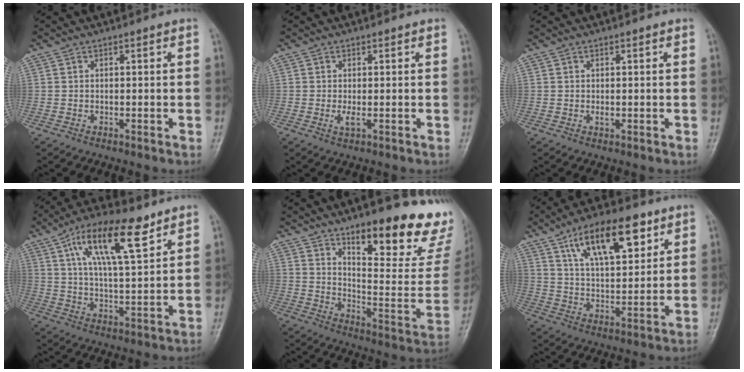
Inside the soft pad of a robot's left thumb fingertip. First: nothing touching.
{"total": 1.6, "force": [-0.1, 0.6, 1.5], "torque": [-0.032, -0.006, -0.001]}
{"total": 1.0, "force": [0.1, 0.7, 0.8], "torque": [-0.010, -0.002, 0.002]}
{"total": 15.7, "force": [8.1, 5.3, 12.3], "torque": [-0.191, -0.020, 0.142]}
{"total": 24.3, "force": [16.3, 7.4, 16.5], "torque": [-0.169, -0.103, 0.228]}
{"total": 16.5, "force": [8.8, 6.9, 12.1], "torque": [-0.167, -0.031, 0.151]}